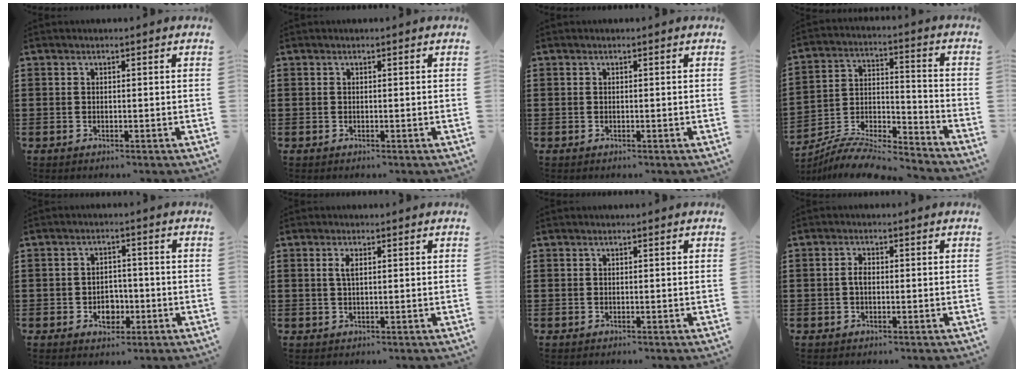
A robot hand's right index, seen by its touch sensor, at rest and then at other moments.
{"total": 0.0}
{"total": 0.0}
{"total": 8.5, "force": [-8.1, 1.2, 2.3], "torque": [-0.038, 0.012, -0.161]}
{"total": 3.6, "force": [-1.3, 2.7, 1.9], "torque": [-0.024, -0.004, -0.029]}
{"total": 1.9, "force": [0.5, 0.7, 1.7], "torque": [-0.036, 0.004, 0.008]}
{"total": 0.0}
{"total": 2.0, "force": [-0.2, 1.0, 1.7], "torque": [-0.041, 0.000, -0.006]}